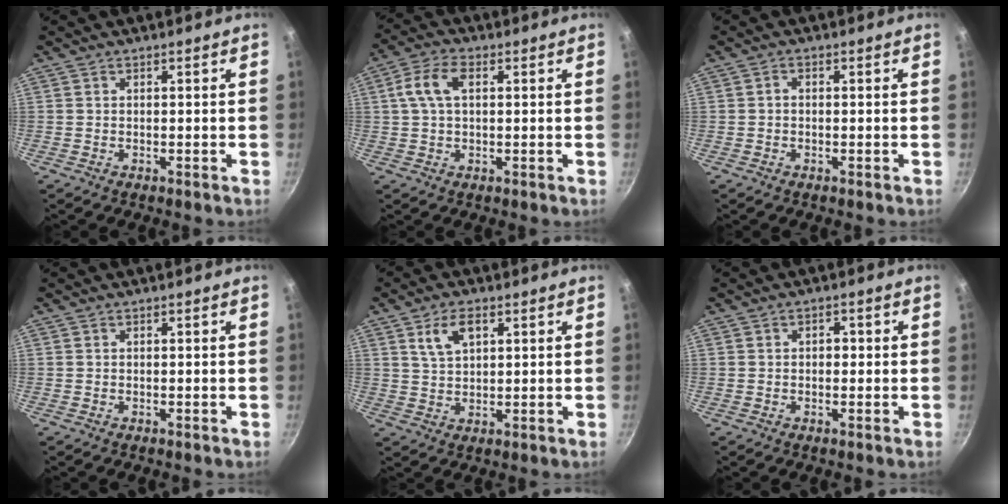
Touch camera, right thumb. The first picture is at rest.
{"total": 6.8, "force": [1.6, 3.8, 5.4], "torque": [-0.116, 0.017, 0.029]}
{"total": 1.0, "force": [-0.1, 0.8, 0.7], "torque": [-0.006, 0.002, -0.006]}
{"total": 0.0}
{"total": 5.7, "force": [2.6, 3.1, 4.0], "torque": [-0.067, -0.009, 0.054]}
{"total": 1.6, "force": [0.1, 1.1, 1.1], "torque": [-0.007, 0.008, -0.002]}